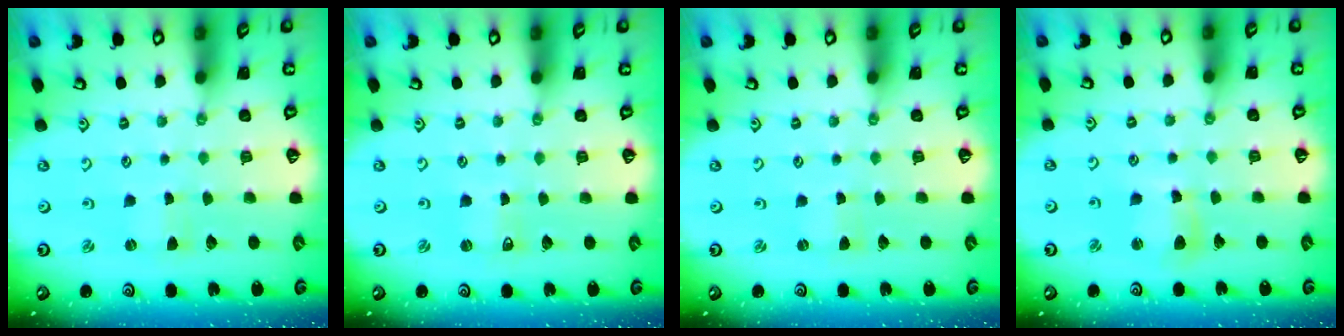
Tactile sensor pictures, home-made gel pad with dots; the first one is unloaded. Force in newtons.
{"total": 1.2, "press": 1.2, "slide": 0.1}
{"total": 0.0}
{"total": 6.9, "press": 6.8, "slide": 1.1}